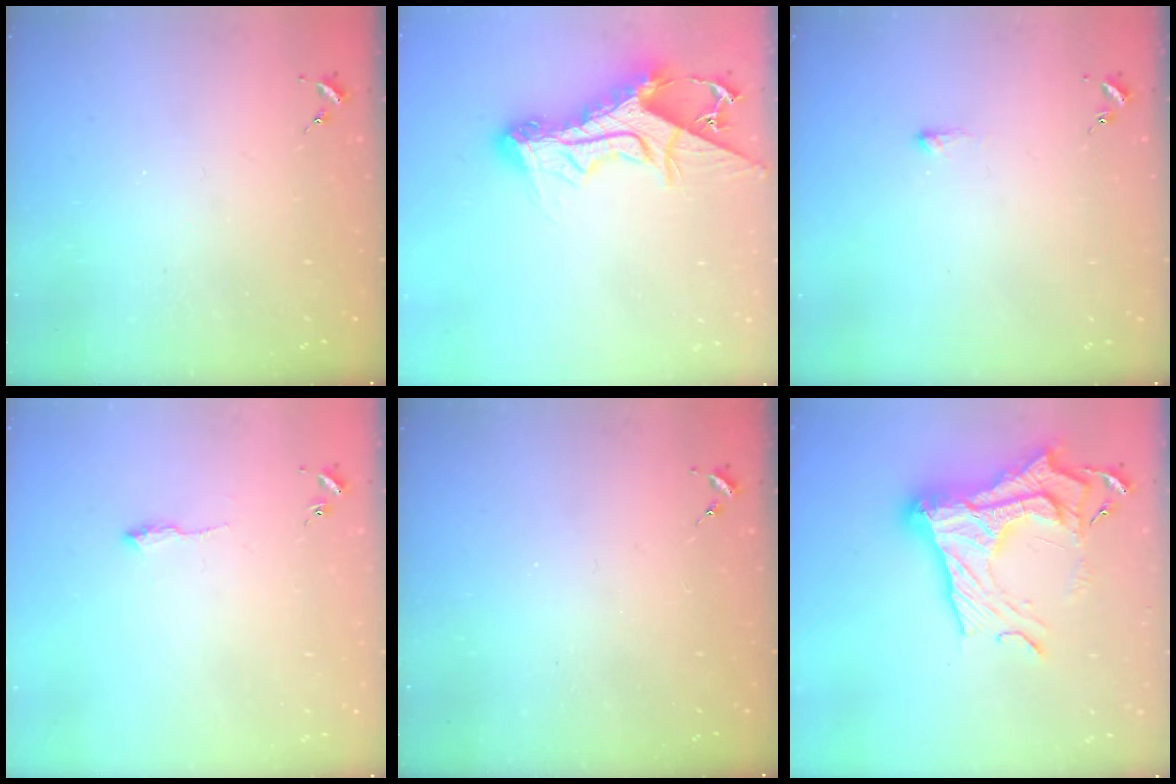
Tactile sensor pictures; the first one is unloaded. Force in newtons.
{"total": 18.1, "press": 18.0, "slide": 1.6}
{"total": 2.7, "press": 2.7, "slide": 0.5}
{"total": 5.3, "press": 5.3, "slide": 0.6}
{"total": 0.0}
{"total": 26.5, "press": 26.4, "slide": 2.0}